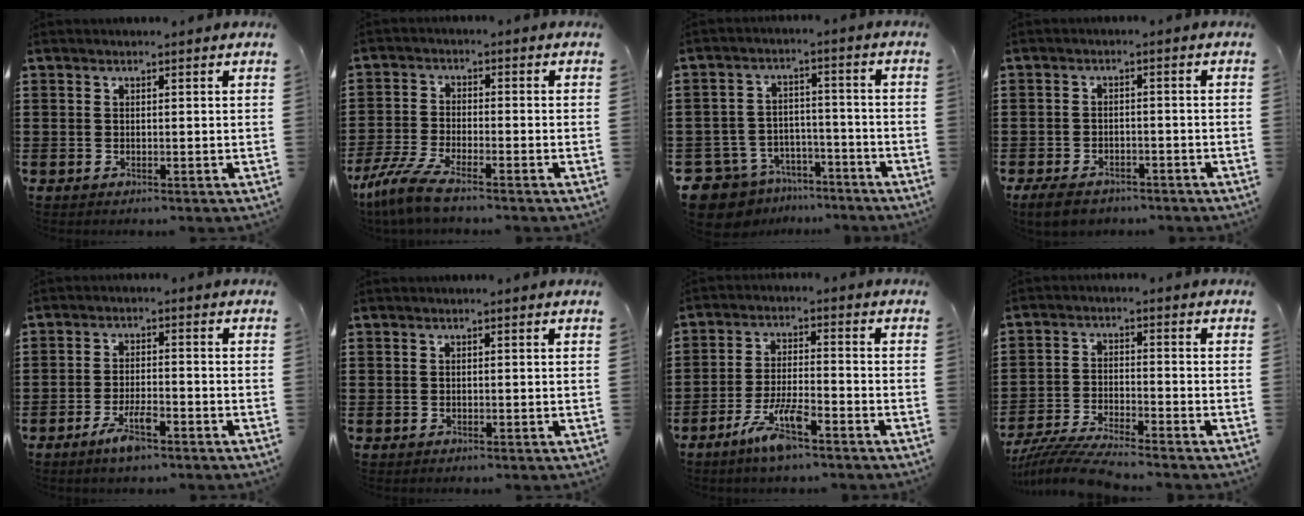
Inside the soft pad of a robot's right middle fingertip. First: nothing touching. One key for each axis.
{"total": 5.9, "fx": -4.9, "fy": 0.7, "fz": 3.3, "tx": -0.089, "ty": -0.015, "tz": -0.099}
{"total": 8.4, "fx": -7.9, "fy": 2.8, "fz": 1.1, "tx": -0.045, "ty": 0.015, "tz": -0.157}
{"total": 3.6, "fx": -3.2, "fy": 1.1, "fz": 1.1, "tx": -0.026, "ty": 0.005, "tz": -0.067}
{"total": 5.2, "fx": -3.1, "fy": 1.3, "fz": 4.0, "tx": -0.082, "ty": 0.000, "tz": -0.060}
{"total": 0.0}
{"total": 7.3, "fx": -4.7, "fy": 1.6, "fz": 5.4, "tx": -0.112, "ty": -0.003, "tz": -0.086}
{"total": 6.5, "fx": -6.2, "fy": -0.2, "fz": 2.0, "tx": -0.055, "ty": -0.014, "tz": -0.126}